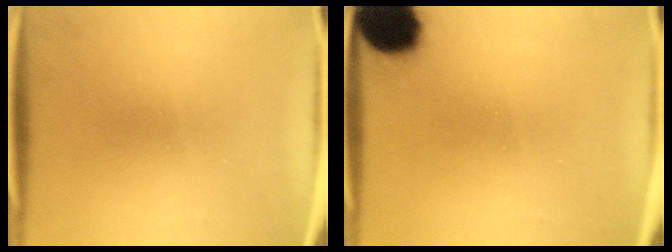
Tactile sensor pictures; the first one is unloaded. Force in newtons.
{"total": 15.4}